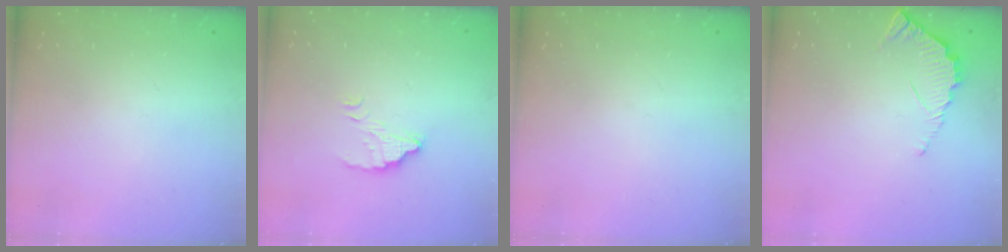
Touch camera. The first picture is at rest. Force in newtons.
{"total": 3.8, "press": 3.8, "slide": 0.1}
{"total": 0.0}
{"total": 4.0, "press": 4.0, "slide": 0.3}